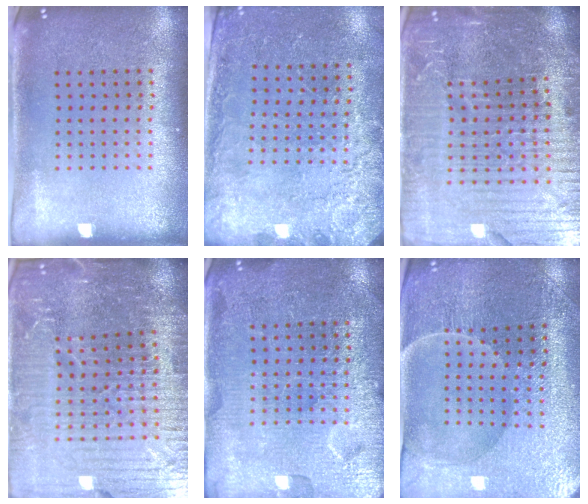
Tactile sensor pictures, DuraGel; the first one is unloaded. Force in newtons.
{"total": 2.5, "press": 2.3, "slide": 0.8}
{"total": 6.5, "press": 5.7, "slide": 3.1}
{"total": 6.4, "press": 5.6, "slide": 3.0}
{"total": 4.0, "press": 3.9, "slide": 0.5}
{"total": 3.5, "press": 3.5, "slide": 0.3}